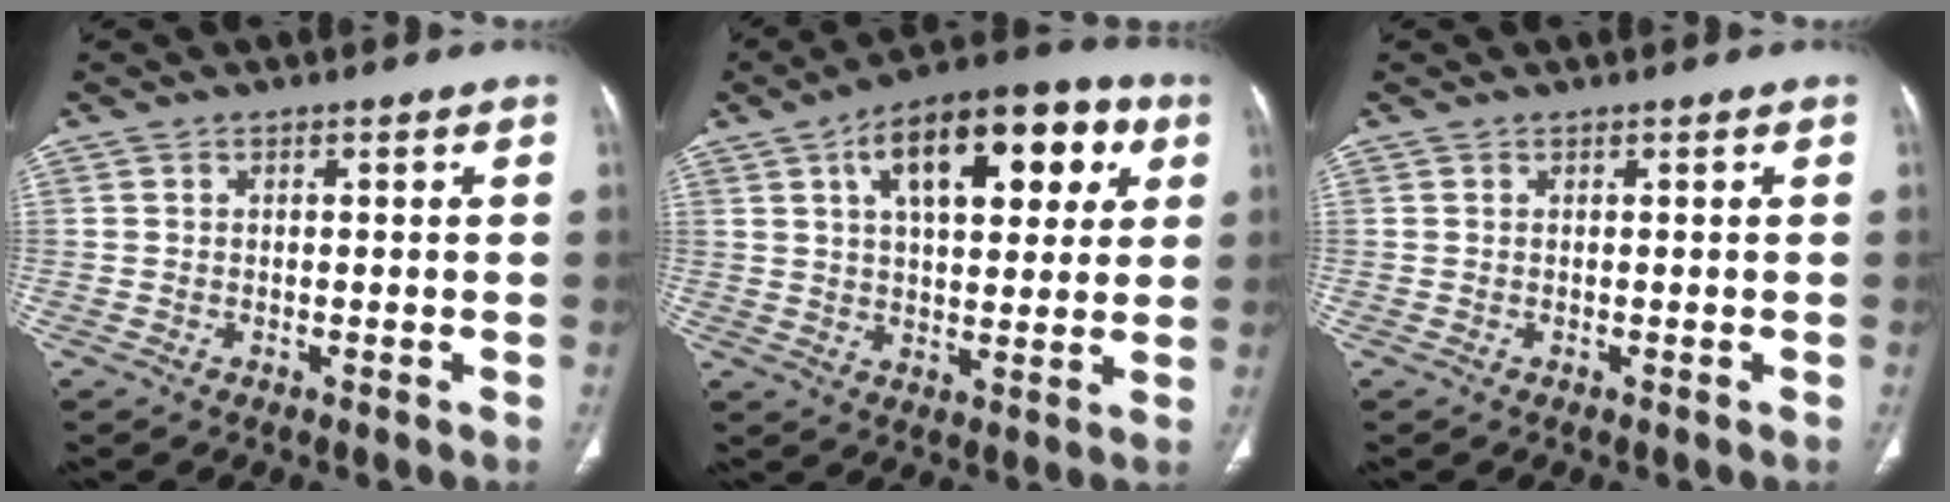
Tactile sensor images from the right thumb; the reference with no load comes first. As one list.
[{"total": 20.6, "force": [7.6, 10.0, 16.3], "torque": [-0.204, 0.011, 0.111]}, {"total": 0.0}]